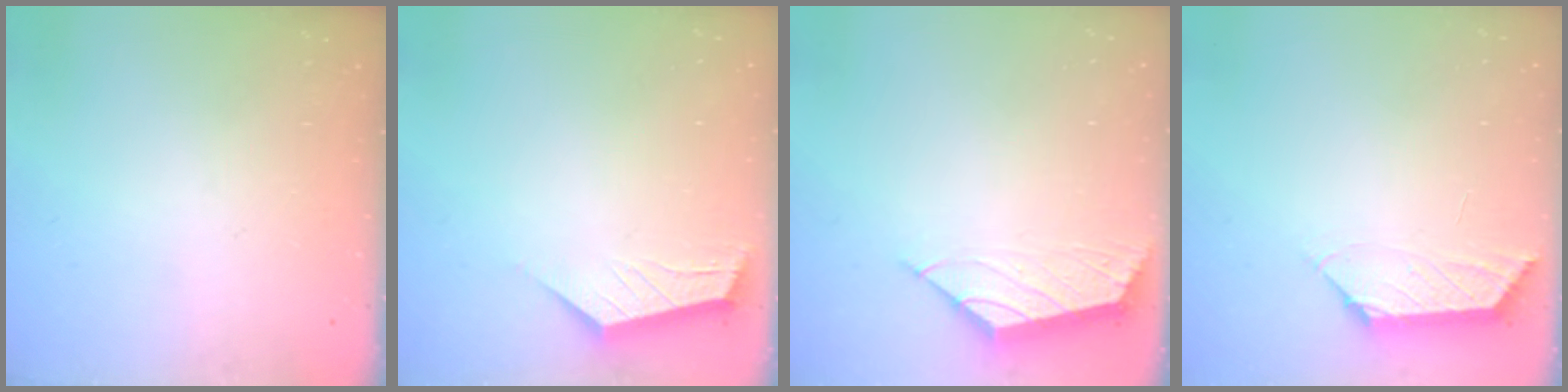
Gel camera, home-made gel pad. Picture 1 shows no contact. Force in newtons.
{"total": 2.8, "press": 2.8, "slide": 0.4}
{"total": 2.2, "press": 2.1, "slide": 0.5}
{"total": 1.7, "press": 1.6, "slide": 0.5}